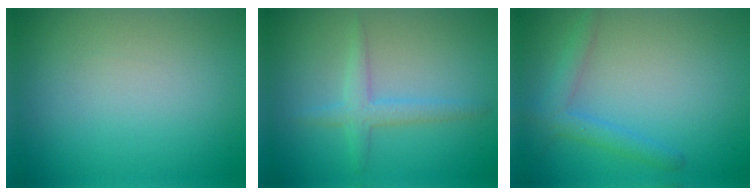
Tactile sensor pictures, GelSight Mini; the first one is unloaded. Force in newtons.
{"total": 2.3, "press": 2.3, "slide": 0.1}
{"total": 2.4, "press": 2.4, "slide": 0.1}